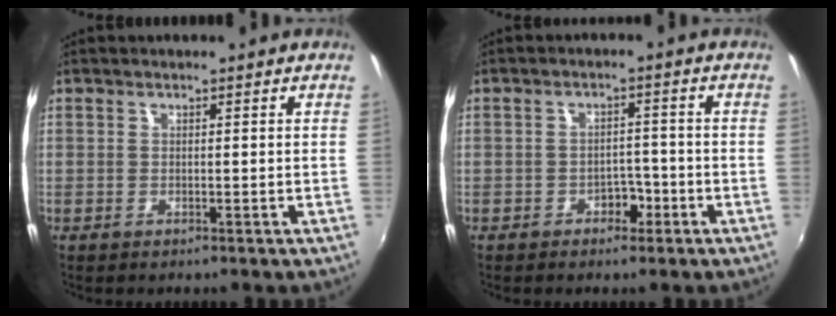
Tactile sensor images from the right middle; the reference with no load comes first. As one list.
[{"total": 3.1, "force": [-1.8, 2.2, 1.2], "torque": [-0.023, 0.005, -0.026]}]